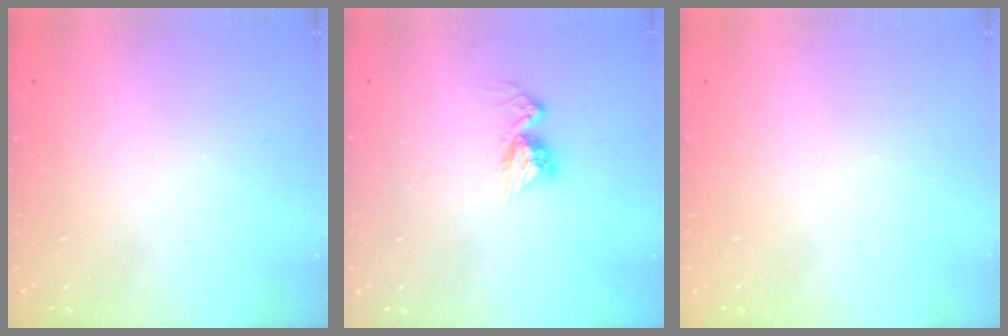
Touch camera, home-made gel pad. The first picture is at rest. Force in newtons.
{"total": 9.1, "press": 9.0, "slide": 0.8}
{"total": 0.0}